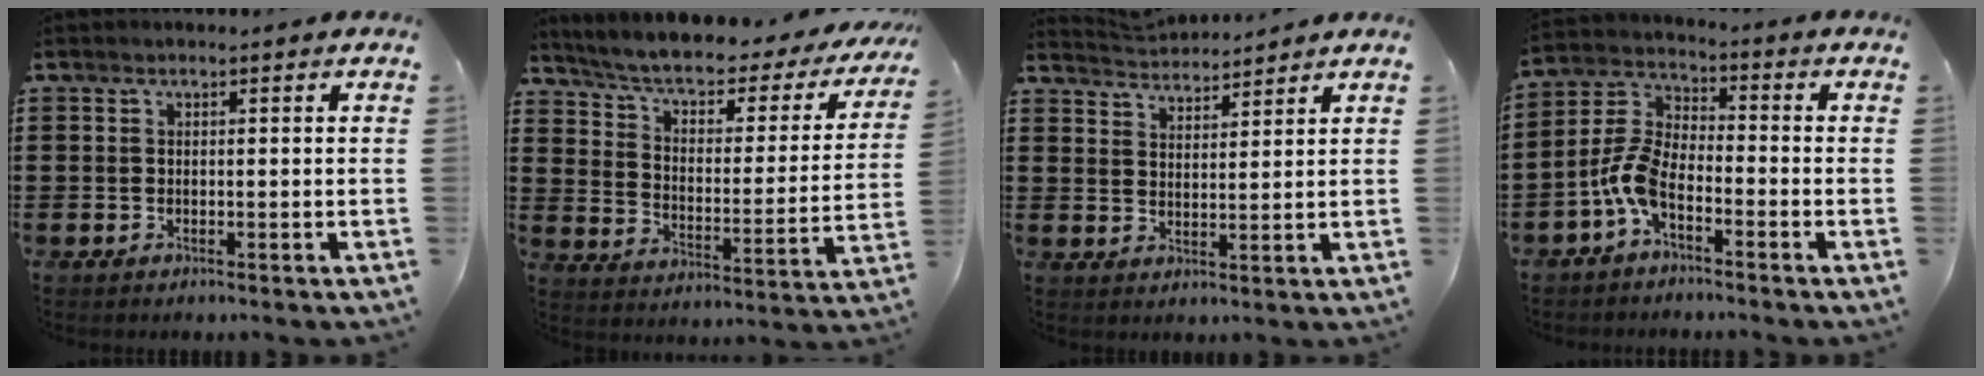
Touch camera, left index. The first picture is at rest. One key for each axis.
{"total": 4.8, "fx": 3.4, "fy": 1.7, "fz": 3.0, "tx": -0.076, "ty": -0.027, "tz": 0.049}
{"total": 3.3, "fx": 3.3, "fy": 0.0, "fz": -0.5, "tx": -0.003, "ty": -0.015, "tz": 0.060}
{"total": 6.9, "fx": -4.2, "fy": 2.7, "fz": 4.7, "tx": -0.132, "ty": -0.010, "tz": -0.092}